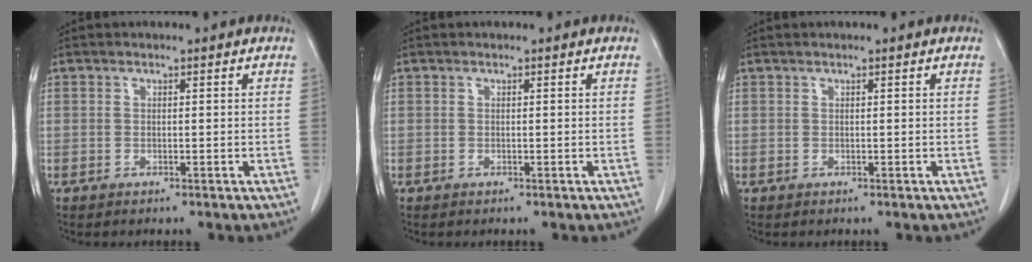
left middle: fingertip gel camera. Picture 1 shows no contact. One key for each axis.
{"total": 0.0}
{"total": 0.0}